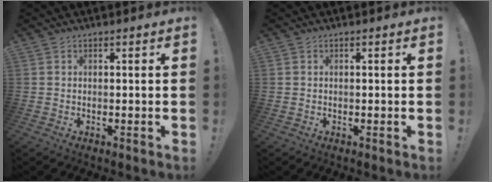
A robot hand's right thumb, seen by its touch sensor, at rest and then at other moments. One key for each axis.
{"total": 0.0}